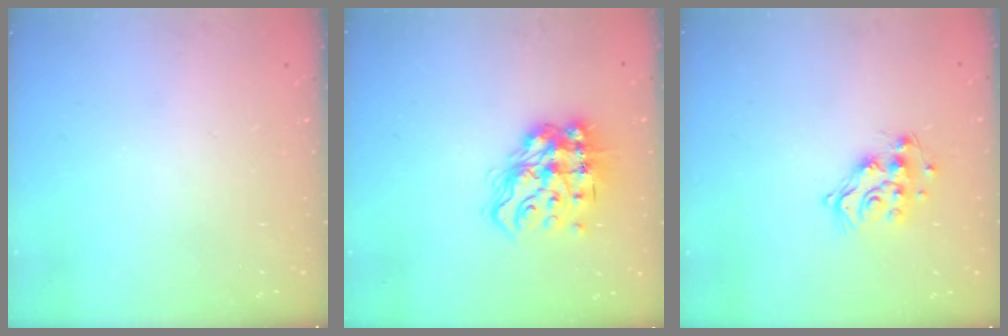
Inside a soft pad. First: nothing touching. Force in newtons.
{"total": 14.7, "press": 14.6, "slide": 1.6}
{"total": 12.5, "press": 12.5, "slide": 0.8}